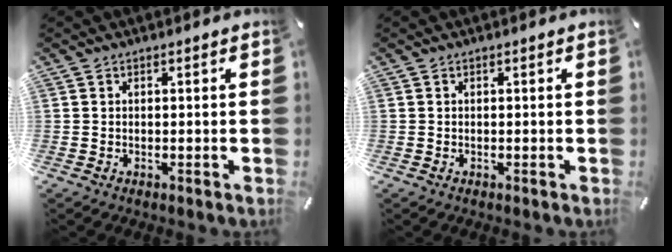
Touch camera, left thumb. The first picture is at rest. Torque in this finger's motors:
{"motor_torque": [-0.03, -0.02, -0.06, 0.01, 0.00]}